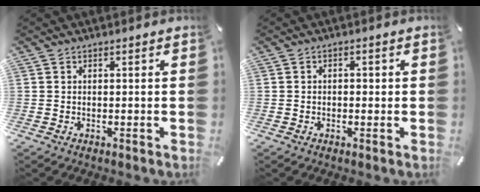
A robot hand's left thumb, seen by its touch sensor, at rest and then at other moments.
{"total": 1.2, "force": [-0.4, 0.9, 0.6], "torque": [-0.014, 0.003, -0.010]}